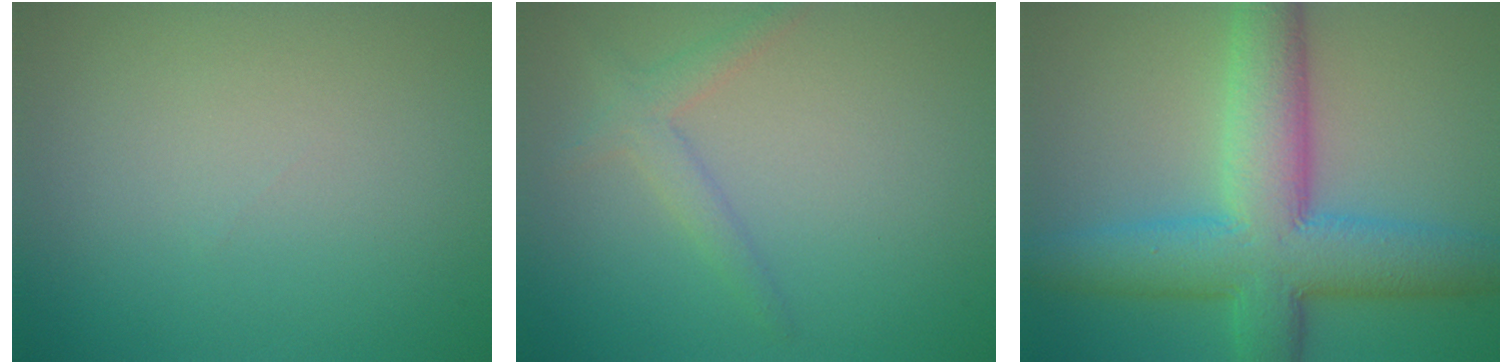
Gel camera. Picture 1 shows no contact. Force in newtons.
{"total": 2.0, "press": 2.0, "slide": 0.1}
{"total": 10.0, "press": 10.0, "slide": 0.1}